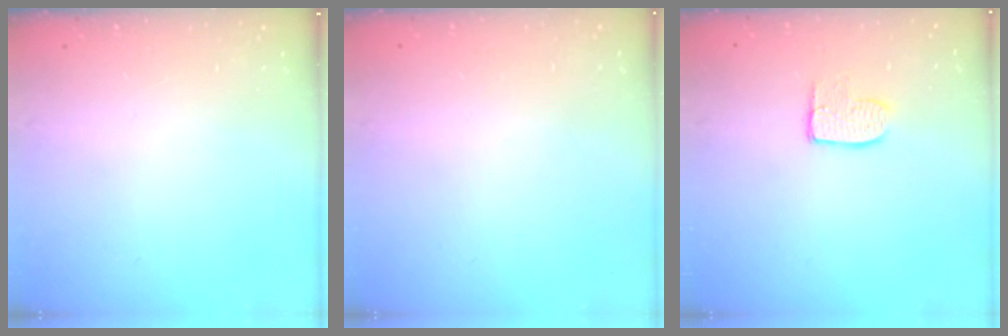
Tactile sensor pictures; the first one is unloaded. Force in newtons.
{"total": 0.0}
{"total": 6.2, "press": 6.2, "slide": 0.4}